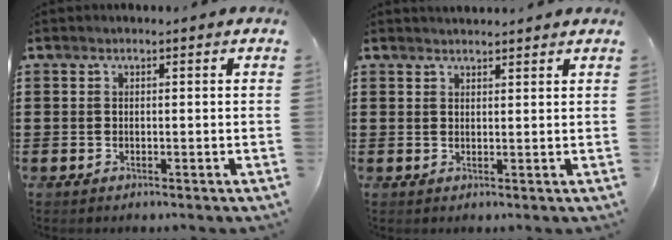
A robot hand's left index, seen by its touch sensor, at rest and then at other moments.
{"total": 1.5, "force": [1.5, 0.1, 0.1], "torque": [-0.005, 0.003, 0.029]}